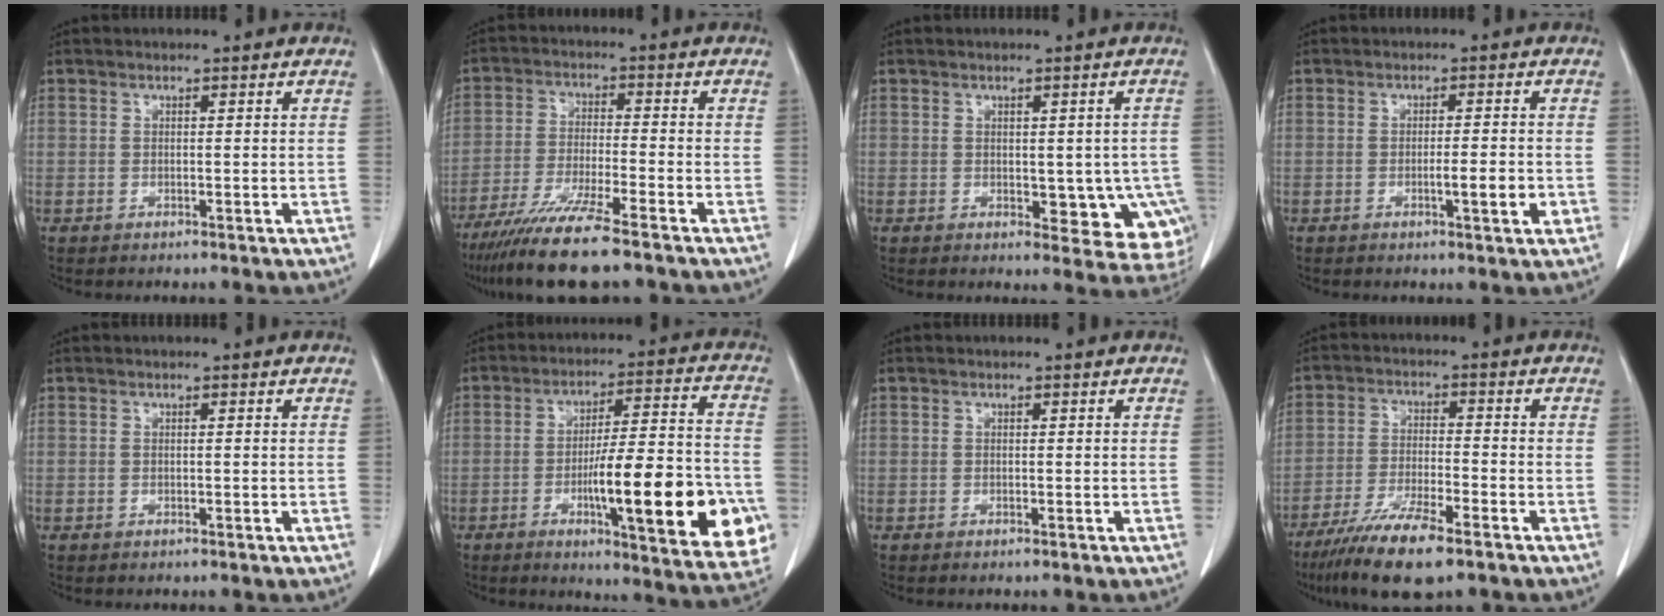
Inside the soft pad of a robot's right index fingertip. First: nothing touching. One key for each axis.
{"total": 11.6, "fx": -8.9, "fy": -0.2, "fz": 7.4, "tx": -0.130, "ty": -0.034, "tz": -0.152}
{"total": 8.9, "fx": -2.1, "fy": 4.9, "fz": 7.1, "tx": -0.055, "ty": 0.003, "tz": -0.019}
{"total": 4.1, "fx": -1.3, "fy": 0.2, "fz": 3.8, "tx": -0.057, "ty": -0.003, "tz": -0.018}
{"total": 0.0}
{"total": 22.2, "fx": -6.4, "fy": 3.3, "fz": 21.0, "tx": -0.240, "ty": 0.004, "tz": -0.081}
{"total": 0.0}
{"total": 10.4, "fx": -7.2, "fy": 1.3, "fz": 7.4, "tx": -0.136, "ty": -0.027, "tz": -0.128}